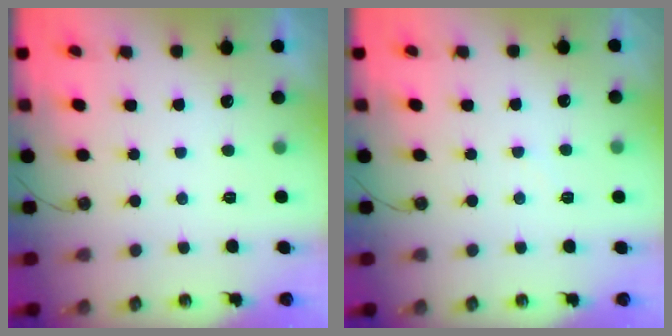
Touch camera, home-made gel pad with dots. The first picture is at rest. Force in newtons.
{"total": 2.9, "press": 2.9, "slide": 0.5}